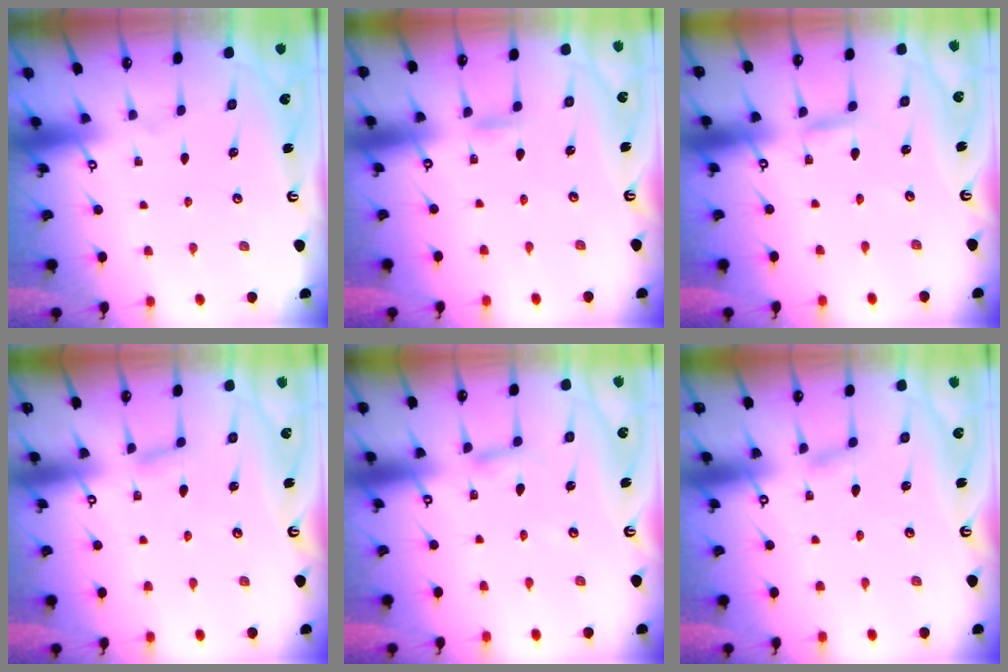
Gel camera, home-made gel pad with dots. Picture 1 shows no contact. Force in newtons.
{"total": 3.1, "press": 3.1, "slide": 0.3}
{"total": 2.6, "press": 2.6, "slide": 0.1}
{"total": 4.9, "press": 4.8, "slide": 0.7}
{"total": 2.4, "press": 2.4, "slide": 0.2}
{"total": 2.2, "press": 2.2, "slide": 0.2}